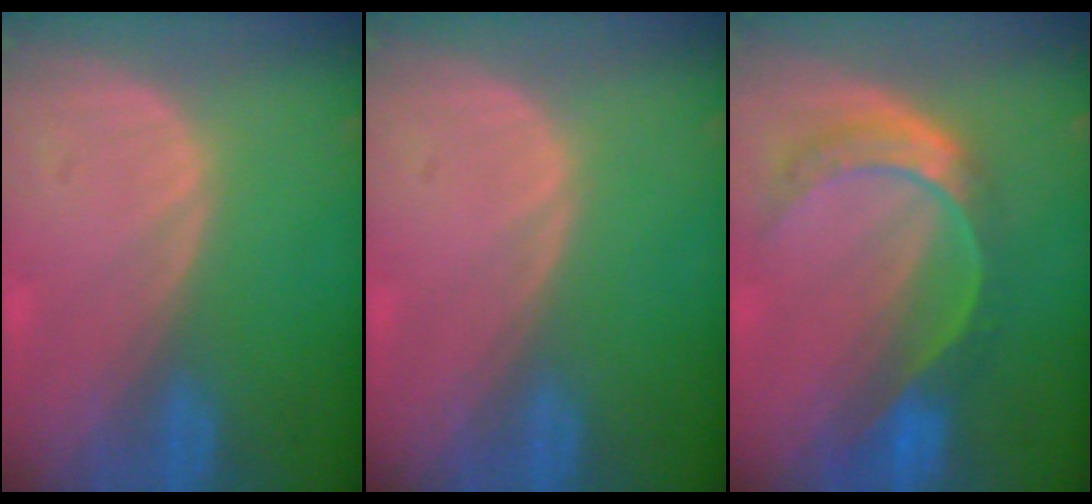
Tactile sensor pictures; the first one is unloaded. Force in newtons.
{"total": 0.0}
{"total": 8.1, "press": 6.8, "slide": 4.4}